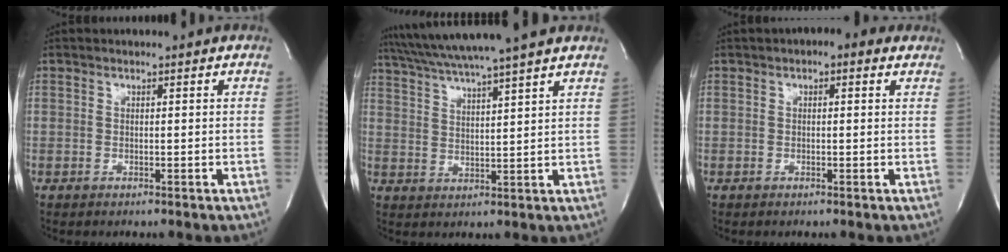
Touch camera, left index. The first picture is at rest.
{"total": 13.1, "force": [11.1, -1.0, 6.8], "torque": [-0.126, 0.022, 0.170]}
{"total": 2.5, "force": [0.8, 1.3, 2.0], "torque": [-0.031, 0.013, 0.006]}